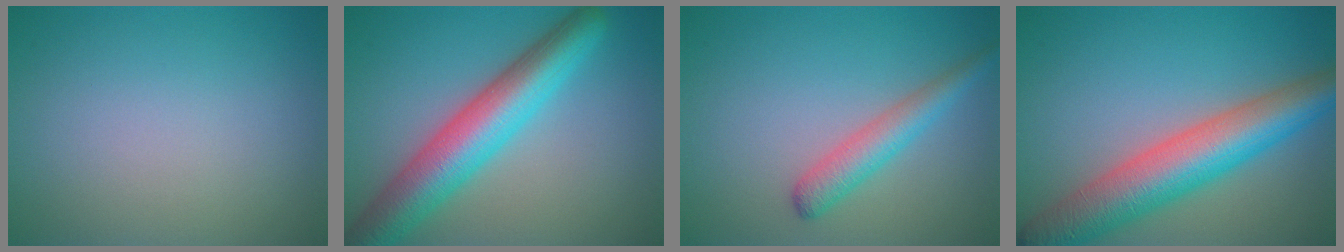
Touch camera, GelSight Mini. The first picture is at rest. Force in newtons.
{"total": 8.0, "press": 8.0, "slide": 0.1}
{"total": 3.1, "press": 3.1, "slide": 0.1}
{"total": 8.7, "press": 8.7, "slide": 0.2}